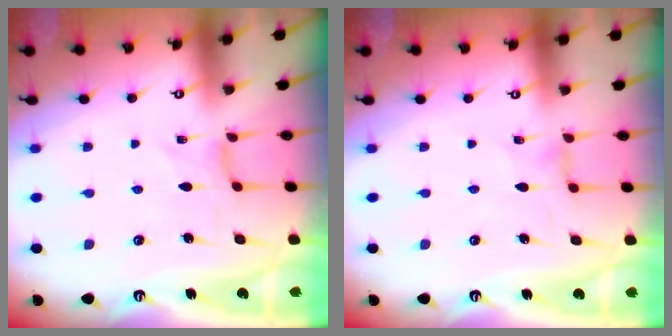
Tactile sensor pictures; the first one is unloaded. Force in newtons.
{"total": 0.5, "press": 0.5, "slide": 0.2}